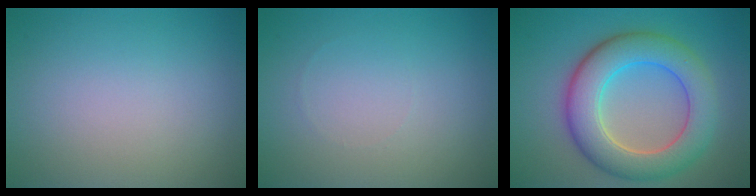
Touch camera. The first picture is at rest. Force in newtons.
{"total": 0.0}
{"total": 7.9, "press": 7.9, "slide": 0.5}